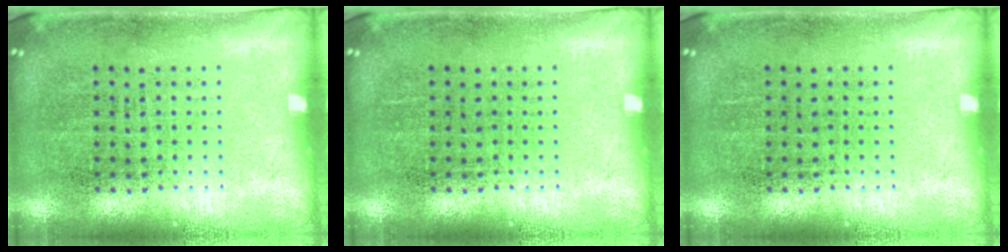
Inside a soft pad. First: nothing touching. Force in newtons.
{"total": 0.0}
{"total": 0.0}